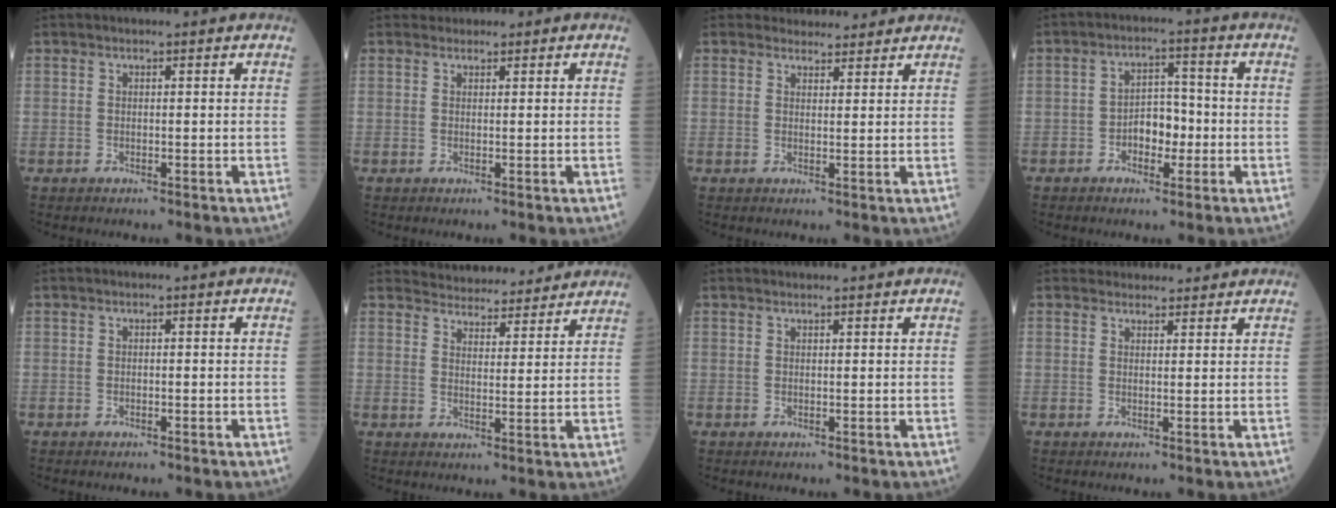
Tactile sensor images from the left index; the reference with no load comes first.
{"total": 1.0, "force": [0.8, 0.6, -0.2], "torque": [0.007, 0.006, 0.005]}
{"total": 4.4, "force": [4.2, 1.4, 0.0], "torque": [0.009, 0.007, 0.049]}
{"total": 4.9, "force": [-1.7, 2.8, 3.6], "torque": [-0.056, 0.011, -0.033]}
{"total": 0.0}
{"total": 11.8, "force": [11.3, 2.6, 1.9], "torque": [-0.014, 0.012, 0.144]}
{"total": 1.6, "force": [1.5, 0.1, 0.2], "torque": [-0.005, 0.011, 0.023]}
{"total": 5.2, "force": [4.9, 1.7, 0.3], "torque": [0.007, 0.016, 0.057]}